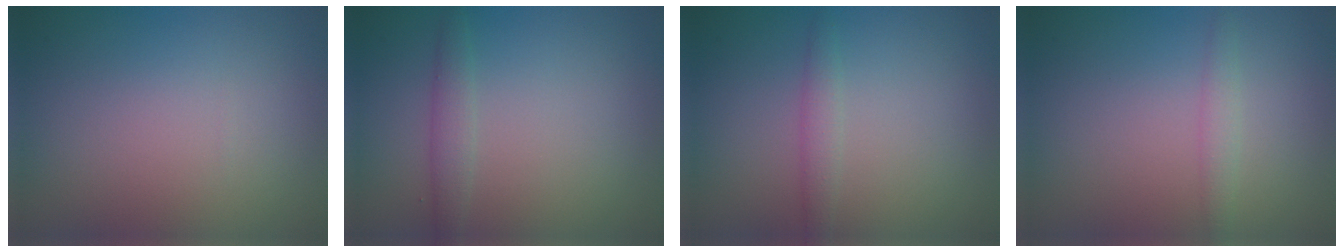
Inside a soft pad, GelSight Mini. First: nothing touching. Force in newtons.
{"total": 1.7, "press": 1.7, "slide": 0.1}
{"total": 1.4, "press": 1.4, "slide": 0.0}
{"total": 1.4, "press": 1.4, "slide": 0.0}